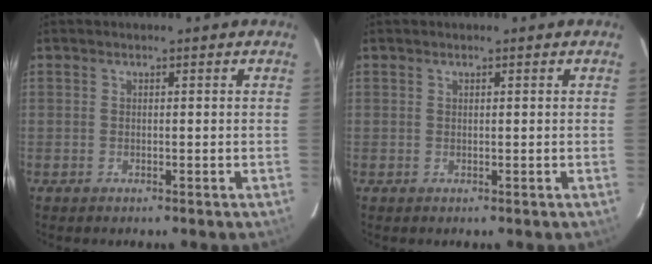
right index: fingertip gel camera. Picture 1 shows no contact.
{"total": 0.0}